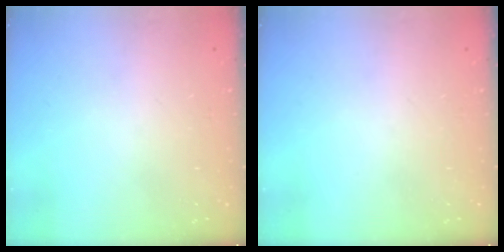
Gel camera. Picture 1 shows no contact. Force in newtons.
{"total": 0.0}